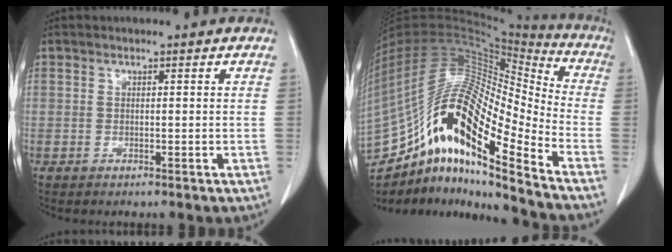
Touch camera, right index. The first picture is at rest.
{"total": 24.0, "force": [-14.6, 5.0, 18.4], "torque": [-0.373, 0.018, -0.264]}